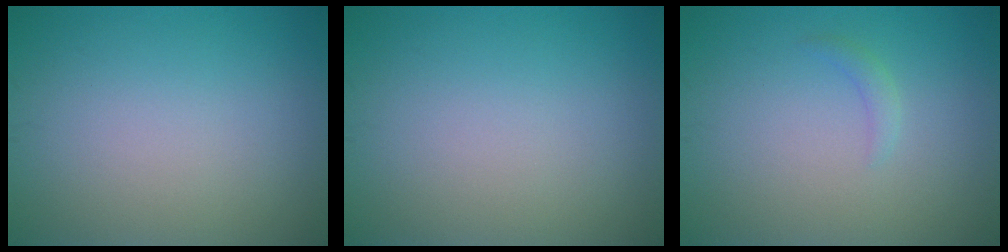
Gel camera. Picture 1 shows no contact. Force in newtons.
{"total": 0.0}
{"total": 0.9, "press": 0.9, "slide": 0.1}